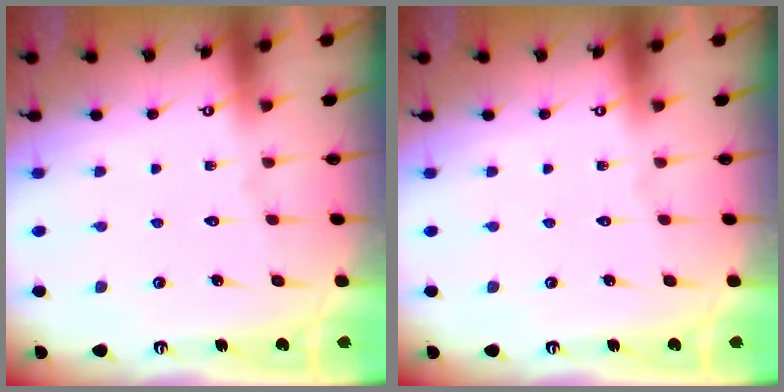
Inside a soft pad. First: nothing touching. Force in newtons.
{"total": 0.0}